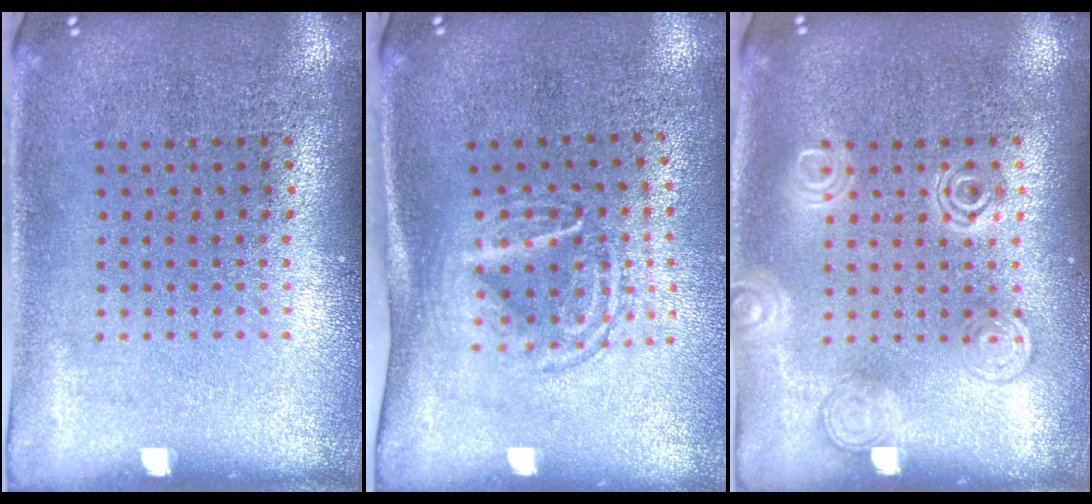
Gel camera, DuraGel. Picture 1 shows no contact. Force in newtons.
{"total": 1.6, "press": 1.2, "slide": 1.1}
{"total": 2.5, "press": 2.4, "slide": 0.4}